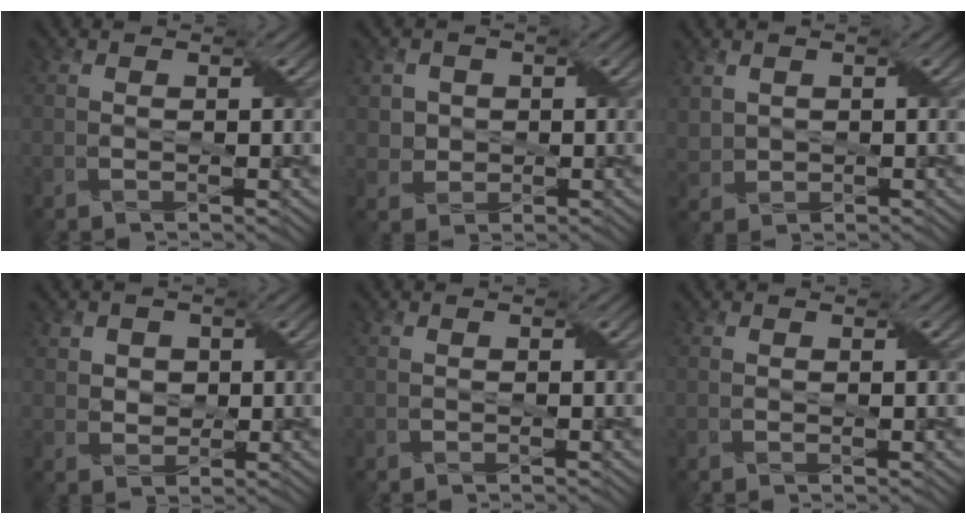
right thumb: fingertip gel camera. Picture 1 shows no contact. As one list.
[{"total": 3.5, "force": [1.1, 3.3, 0.8], "torque": [-0.046, -0.010, 0.030]}, {"total": 2.4, "force": [1.4, 1.9, 0.8], "torque": [-0.033, -0.002, 0.032]}, {"total": 2.9, "force": [1.2, 2.4, 1.0], "torque": [-0.036, -0.002, 0.024]}, {"total": 0.0}, {"total": 0.0}]